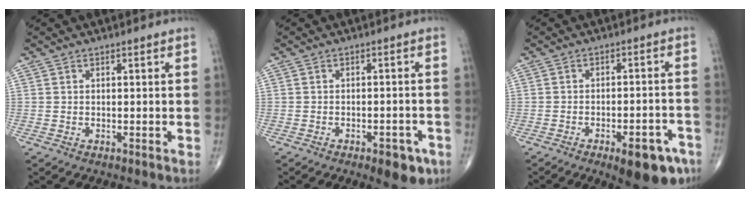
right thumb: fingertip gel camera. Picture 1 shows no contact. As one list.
[{"total": 5.8, "force": [-3.3, 2.6, 4.0], "torque": [-0.032, 0.012, -0.038]}, {"total": 10.3, "force": [-6.0, 3.9, 7.4], "torque": [-0.076, 0.030, -0.075]}]